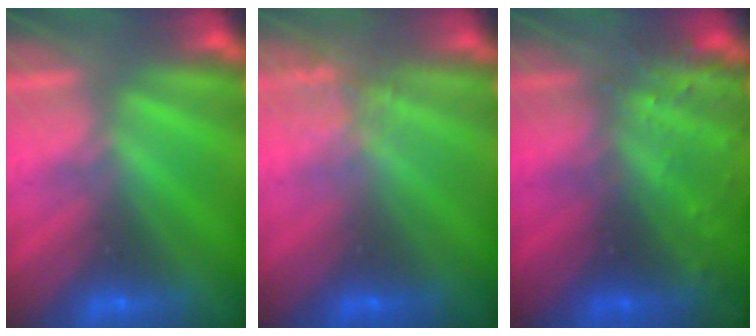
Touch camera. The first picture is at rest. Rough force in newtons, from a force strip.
{"total": 2.7}
{"total": 6.2}